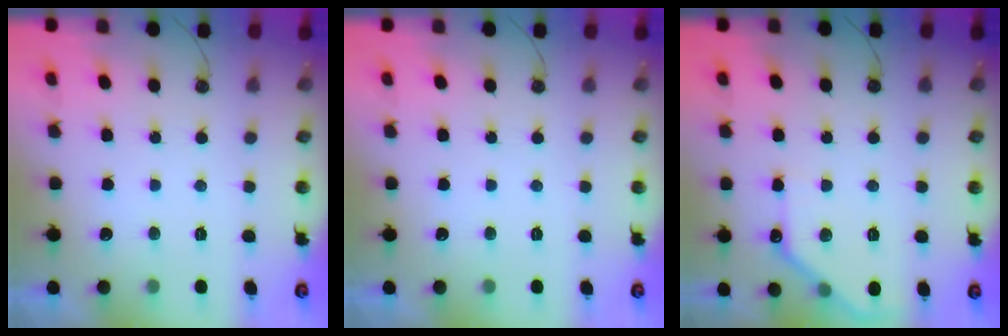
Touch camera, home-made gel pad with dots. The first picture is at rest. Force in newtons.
{"total": 0.0}
{"total": 9.4, "press": 9.4, "slide": 0.4}